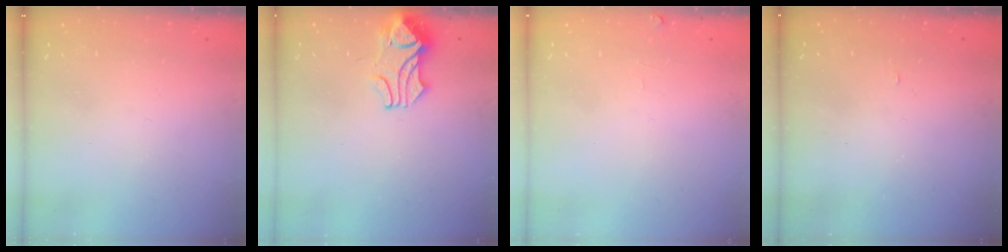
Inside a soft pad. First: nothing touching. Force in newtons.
{"total": 2.4, "press": 2.3, "slide": 0.8}
{"total": 1.3, "press": 1.2, "slide": 0.5}
{"total": 5.1, "press": 5.1, "slide": 0.3}